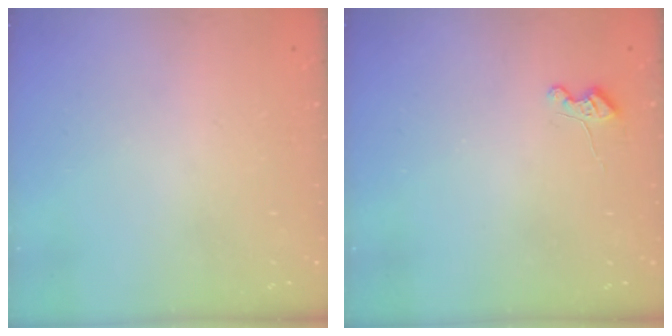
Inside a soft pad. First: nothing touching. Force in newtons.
{"total": 4.2, "press": 4.2, "slide": 0.4}